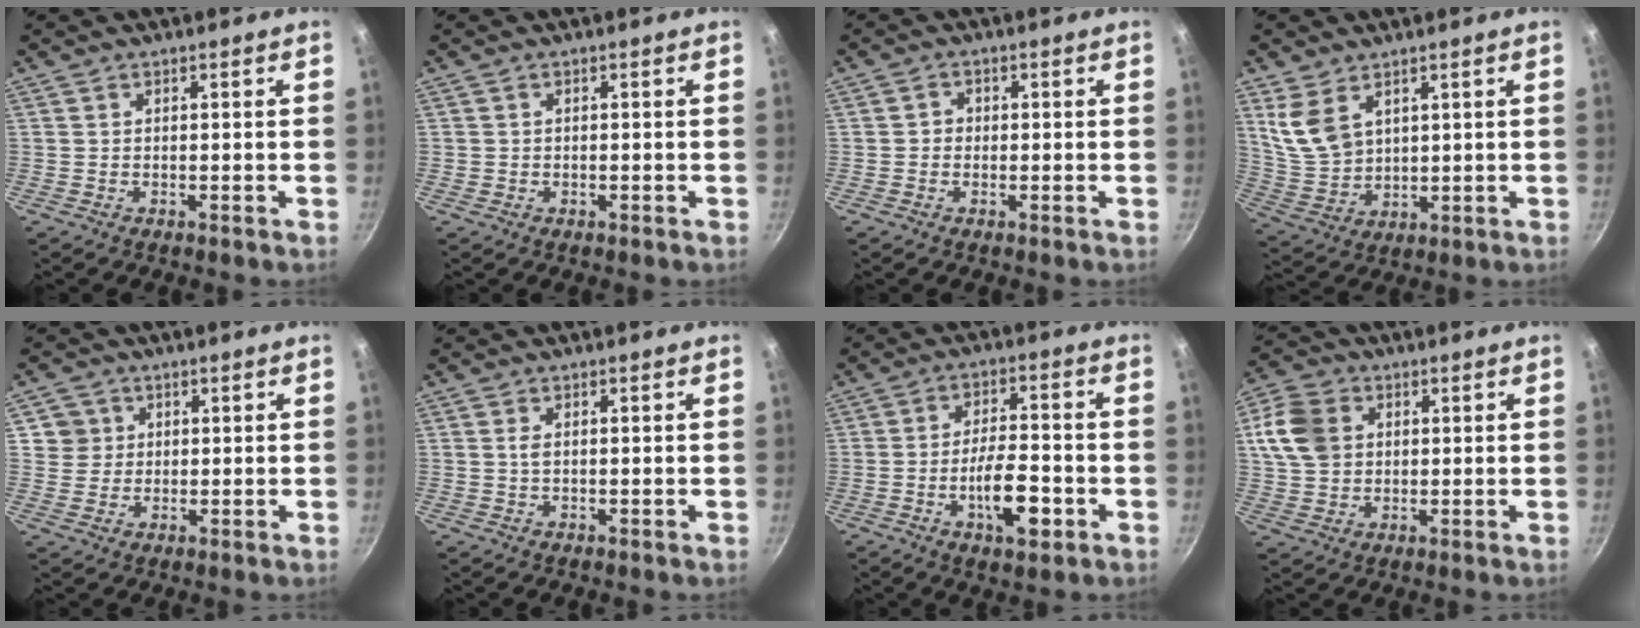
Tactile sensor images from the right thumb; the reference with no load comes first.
{"total": 0.5, "force": [-0.2, 0.5, 0.2], "torque": [-0.003, 0.002, -0.002]}
{"total": 2.0, "force": [-0.1, 1.8, 0.8], "torque": [-0.006, 0.005, -0.006]}
{"total": 8.7, "force": [4.4, 5.4, 5.3], "torque": [-0.093, -0.027, 0.104]}
{"total": 4.4, "force": [1.2, 4.2, 0.4], "torque": [0.027, 0.008, 0.016]}
{"total": 1.3, "force": [0.2, 0.6, 1.1], "torque": [-0.021, 0.001, 0.003]}
{"total": 10.0, "force": [-3.7, 3.9, 8.4], "torque": [-0.129, 0.022, -0.061]}
{"total": 10.8, "force": [2.6, 8.4, 6.2], "torque": [-0.107, 0.003, 0.041]}